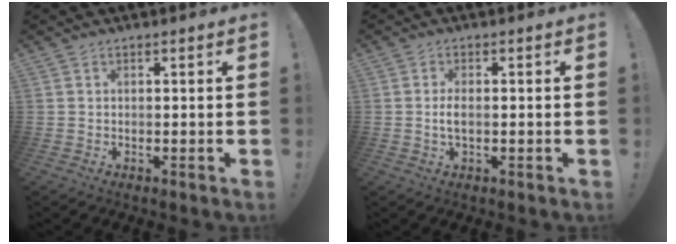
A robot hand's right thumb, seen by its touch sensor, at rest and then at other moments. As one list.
[{"total": 3.0, "force": [-0.3, 1.3, 2.7], "torque": [-0.062, -0.001, -0.009]}]